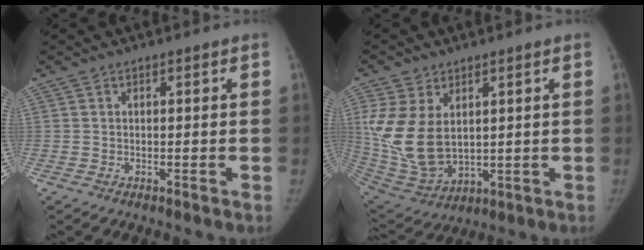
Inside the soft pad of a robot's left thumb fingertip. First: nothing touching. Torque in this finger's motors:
{"motor_torque": [2.44, 2.56, 1.62, -0.99, 0.15]}